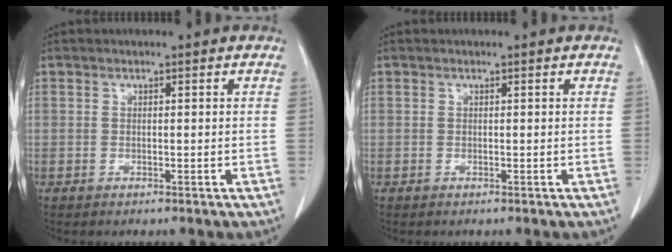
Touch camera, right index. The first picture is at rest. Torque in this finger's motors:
{"motor_torque": [0.00, 0.00, 0.00, 0.00]}